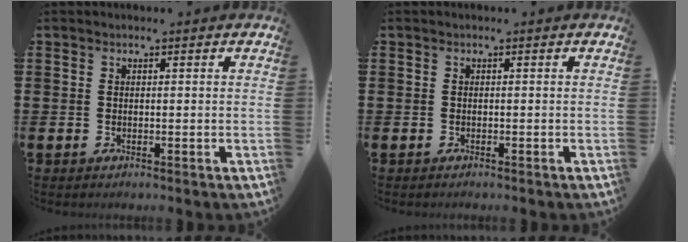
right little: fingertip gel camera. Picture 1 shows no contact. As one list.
[{"total": 0.0}]